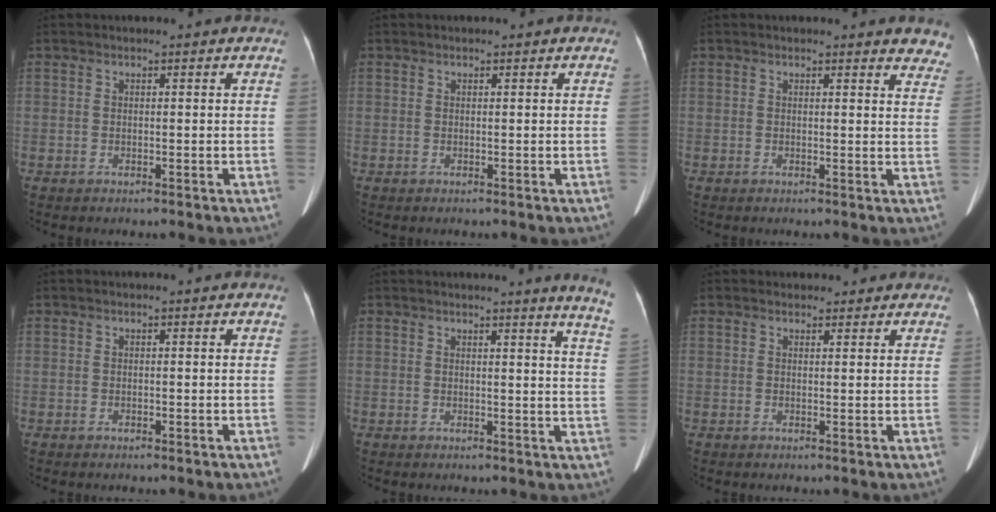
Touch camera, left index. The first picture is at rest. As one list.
[{"total": 0.0}, {"total": 10.4, "force": [9.7, 2.5, 2.8], "torque": [0.012, -0.033, 0.077]}, {"total": 0.0}, {"total": 7.9, "force": [7.2, -1.5, 3.0], "torque": [-0.025, -0.092, 0.046]}, {"total": 3.7, "force": [3.2, 1.9, 0.4], "torque": [0.009, -0.008, 0.027]}]